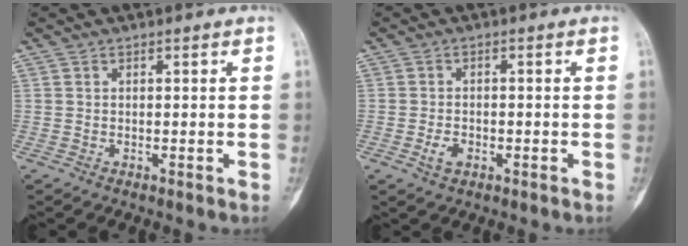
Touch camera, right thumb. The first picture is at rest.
{"total": 2.8, "force": [-1.1, 1.8, 1.8], "torque": [-0.030, 0.004, -0.017]}